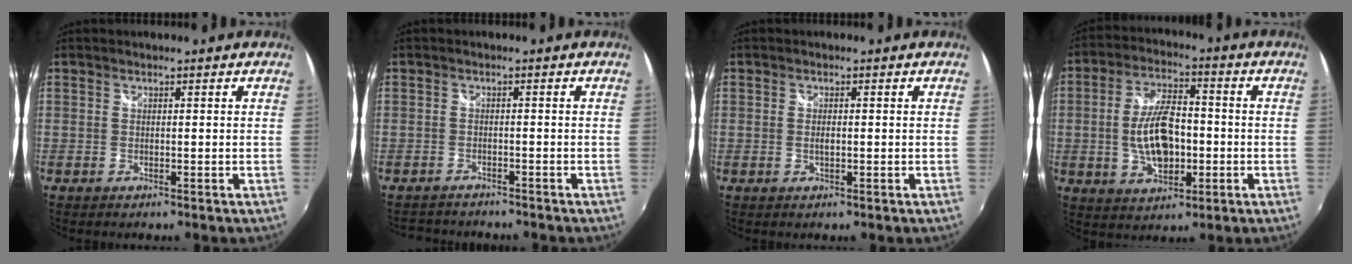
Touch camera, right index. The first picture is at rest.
{"total": 4.4, "force": [-4.2, 1.3, 0.6], "torque": [-0.028, -0.003, -0.068]}
{"total": 1.2, "force": [-0.1, 0.4, 1.1], "torque": [-0.023, 0.000, -0.001]}
{"total": 11.9, "force": [-1.7, 6.2, 9.9], "torque": [-0.194, 0.005, -0.025]}